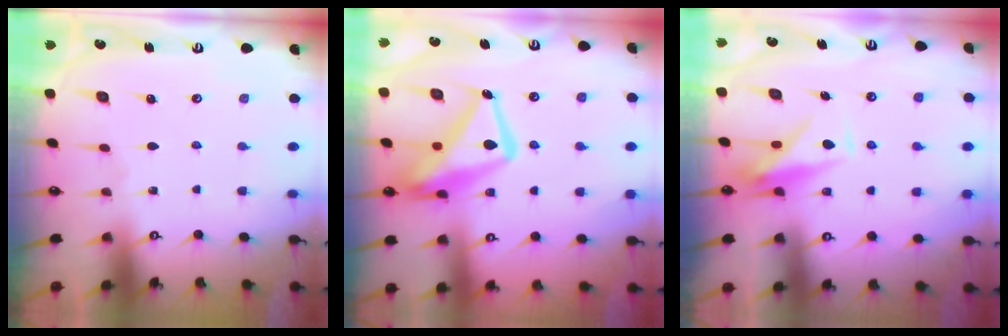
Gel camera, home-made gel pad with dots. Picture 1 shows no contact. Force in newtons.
{"total": 16.1, "press": 16.0, "slide": 1.7}
{"total": 9.1, "press": 9.1, "slide": 0.2}